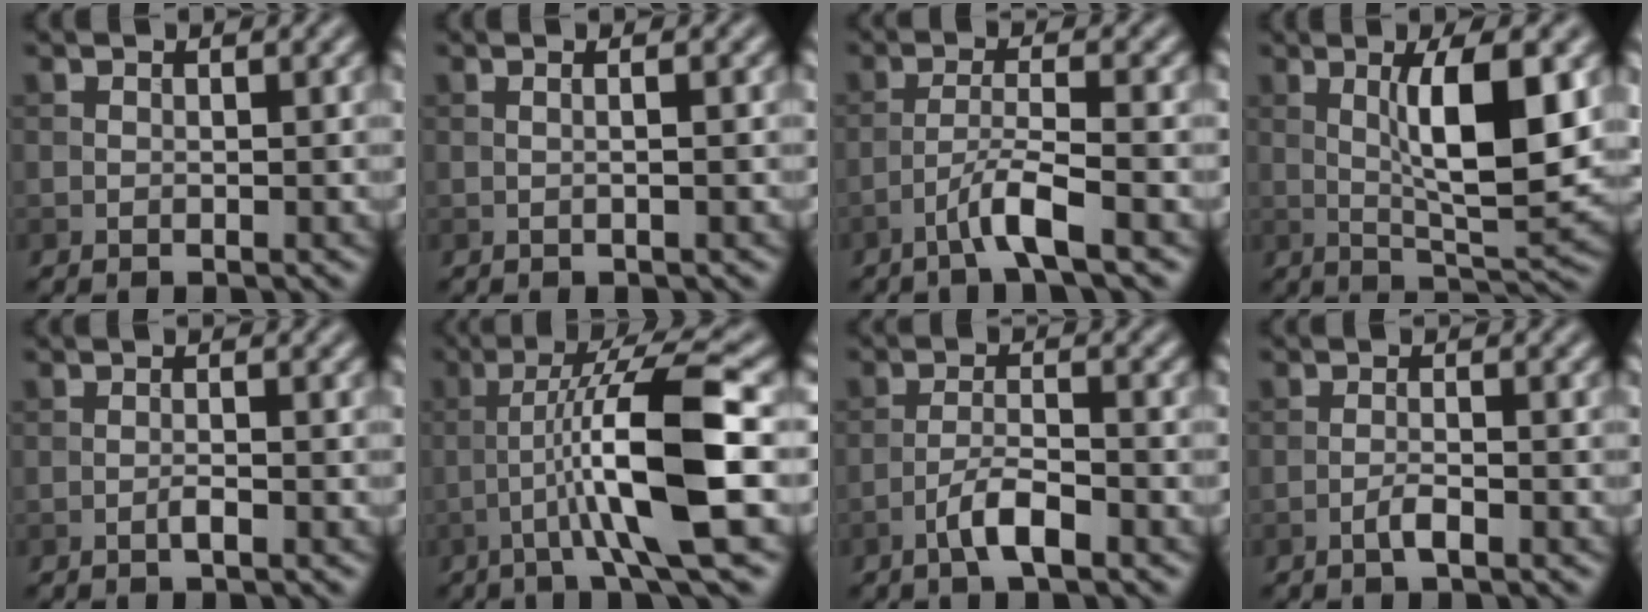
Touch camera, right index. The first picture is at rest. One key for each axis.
{"total": 1.6, "fx": 0.3, "fy": 0.6, "fz": 1.5, "tx": -0.009, "ty": -0.003, "tz": -0.006}
{"total": 3.8, "fx": -2.3, "fy": 0.2, "fz": 3.0, "tx": -0.055, "ty": 0.011, "tz": -0.052}
{"total": 8.0, "fx": 1.3, "fy": 1.8, "fz": 7.7, "tx": -0.120, "ty": -0.005, "tz": 0.026}
{"total": 1.1, "fx": -0.6, "fy": 0.1, "fz": 0.9, "tx": -0.017, "ty": 0.002, "tz": -0.011}
{"total": 9.0, "fx": -2.0, "fy": 0.9, "fz": 8.7, "tx": -0.146, "ty": 0.017, "tz": -0.035}
{"total": 3.5, "fx": -2.1, "fy": 0.8, "fz": 2.6, "tx": -0.052, "ty": 0.009, "tz": -0.044}
{"total": 1.6, "fx": -0.9, "fy": 0.3, "fz": 1.3, "tx": -0.024, "ty": 0.004, "tz": -0.020}